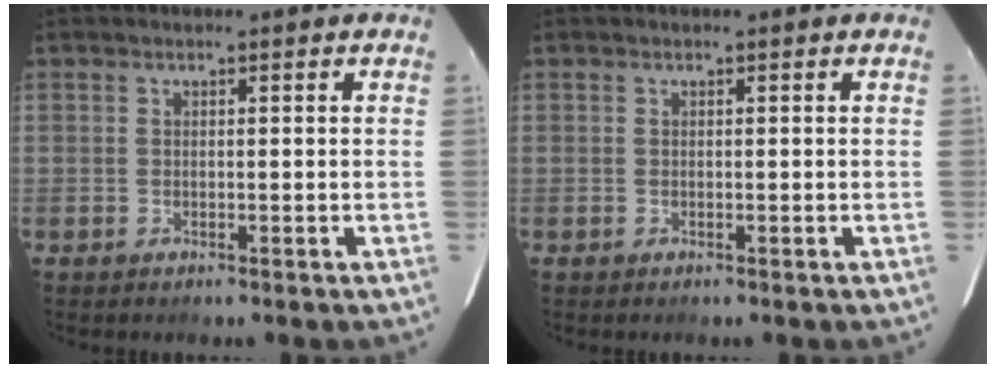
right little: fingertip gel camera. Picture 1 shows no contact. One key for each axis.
{"total": 0.0}